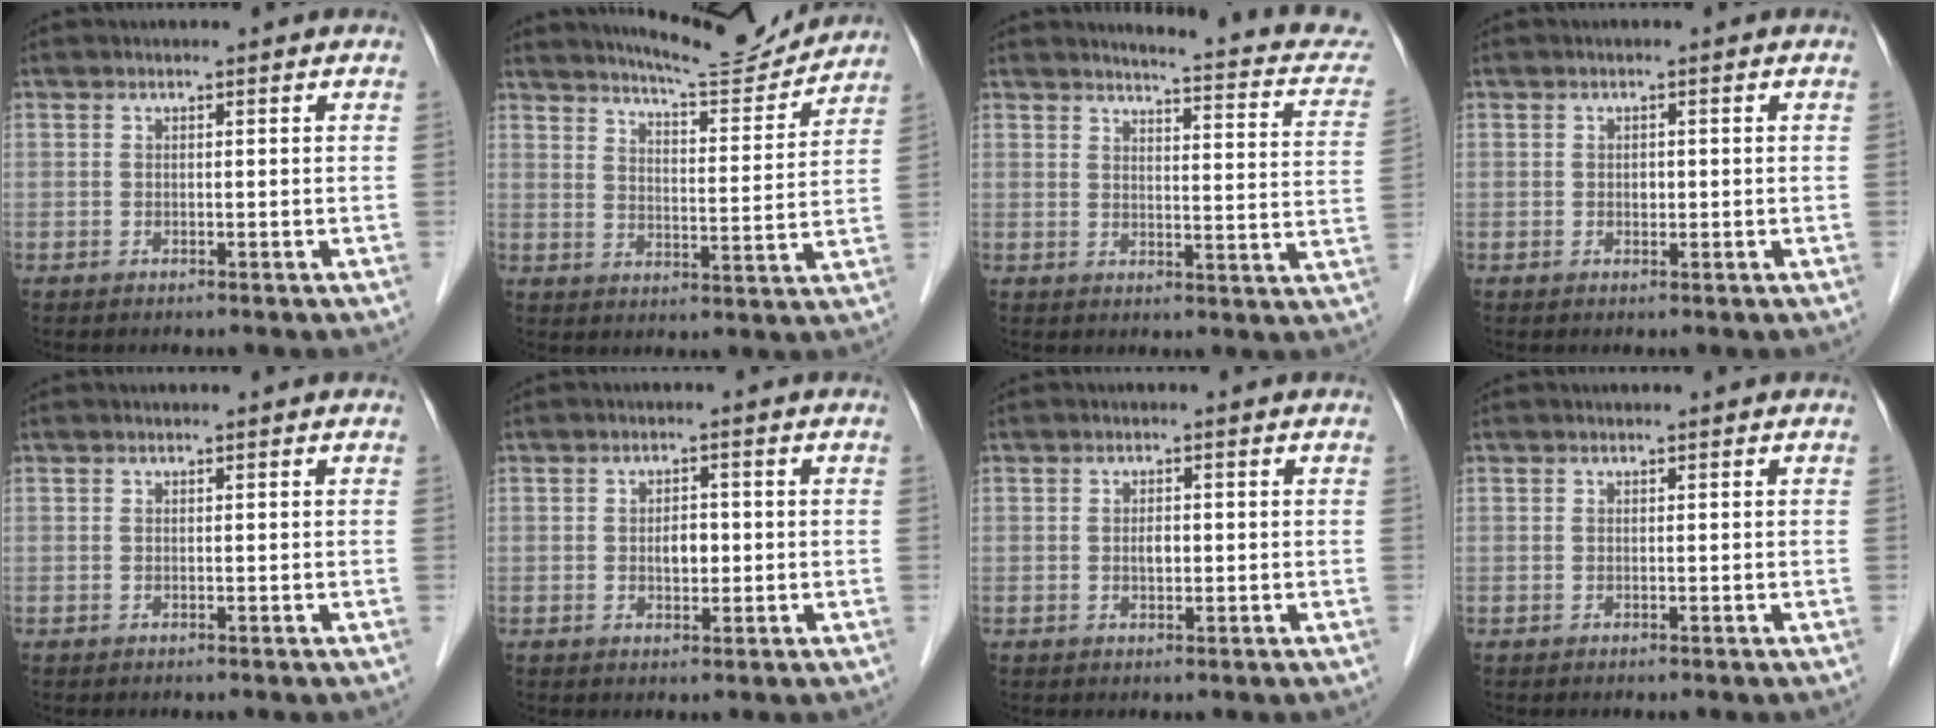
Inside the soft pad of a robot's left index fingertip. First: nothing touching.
{"total": 11.8, "force": [11.5, 0.5, 2.7], "torque": [-0.044, -0.010, 0.159]}
{"total": 13.3, "force": [12.2, 1.9, 5.1], "torque": [-0.048, -0.037, 0.114]}
{"total": 0.9, "force": [-0.1, 0.7, 0.6], "torque": [-0.010, 0.000, -0.001]}
{"total": 0.0}
{"total": 2.7, "force": [-0.2, 1.6, 2.2], "torque": [-0.036, 0.002, -0.001]}
{"total": 1.5, "force": [-0.1, 0.8, 1.3], "torque": [-0.024, 0.000, -0.001]}
{"total": 0.0}